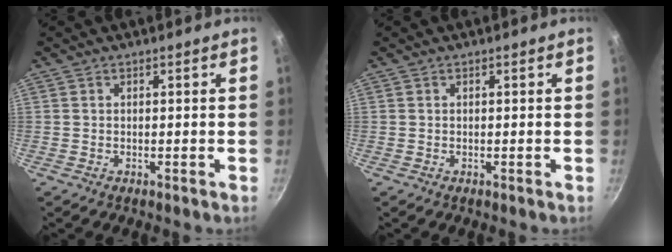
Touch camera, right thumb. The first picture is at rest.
{"total": 0.0}